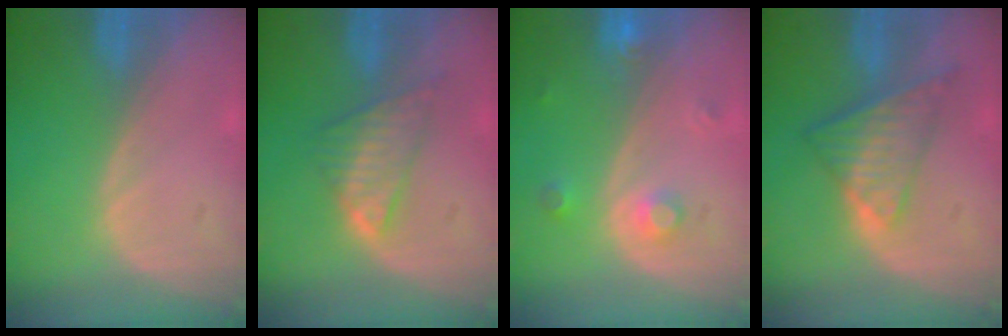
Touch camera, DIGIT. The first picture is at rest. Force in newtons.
{"total": 4.9, "press": 4.9, "slide": 0.4}
{"total": 3.2, "press": 2.9, "slide": 1.1}
{"total": 7.6, "press": 6.4, "slide": 4.2}